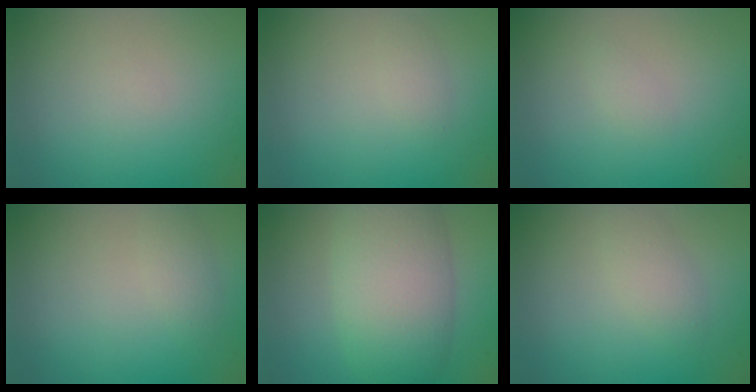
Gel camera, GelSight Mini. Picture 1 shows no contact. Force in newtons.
{"total": 0.8, "press": 0.8, "slide": 0.0}
{"total": 0.6, "press": 0.6, "slide": 0.0}
{"total": 1.2, "press": 1.2, "slide": 0.0}
{"total": 7.9, "press": 7.9, "slide": 0.4}
{"total": 1.7, "press": 1.7, "slide": 0.1}